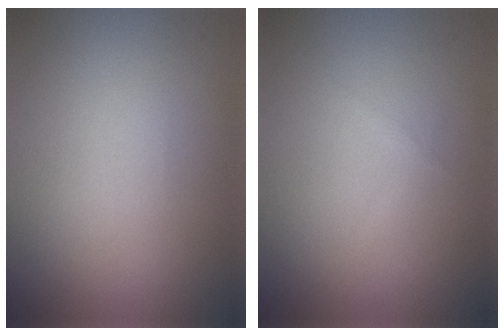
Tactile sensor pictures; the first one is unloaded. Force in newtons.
{"total": 0.5, "press": 0.5, "slide": 0.1}